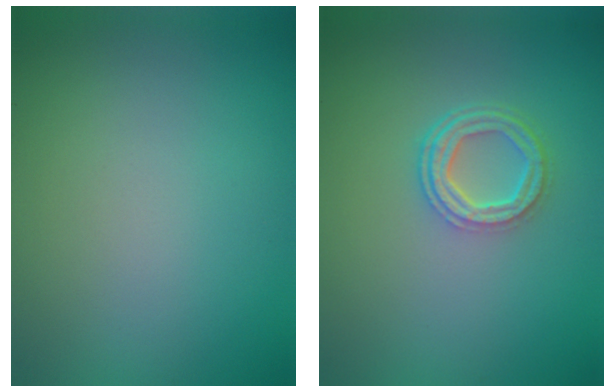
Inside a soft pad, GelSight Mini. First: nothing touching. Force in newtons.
{"total": 3.8, "press": 2.9, "slide": 2.5}